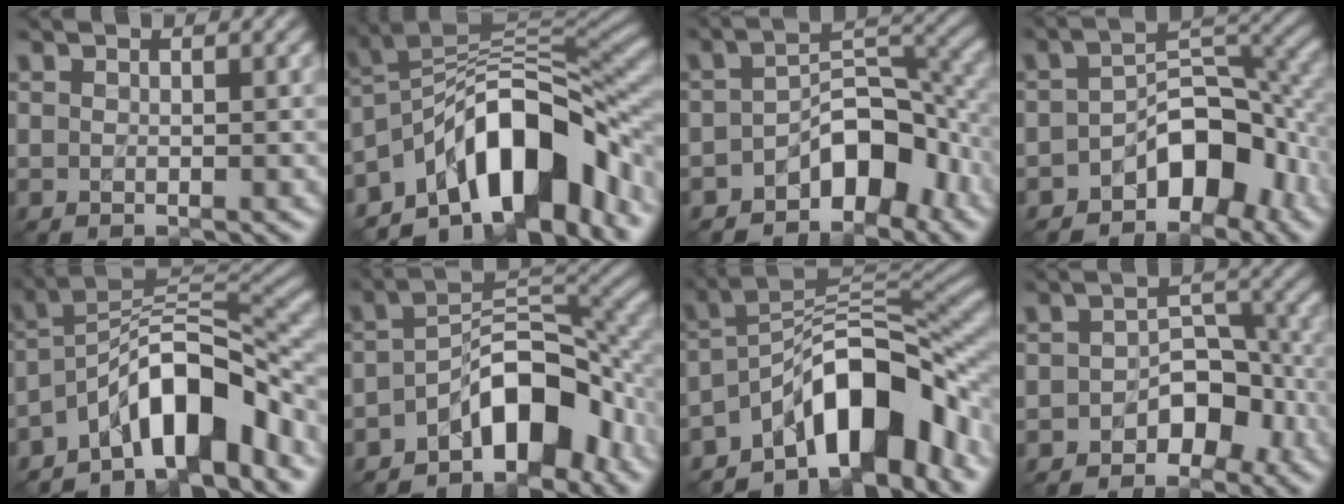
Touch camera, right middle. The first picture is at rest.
{"total": 12.3, "force": [-6.3, 5.8, 8.9], "torque": [-0.112, 0.016, -0.122]}
{"total": 6.8, "force": [-3.9, 3.7, 4.2], "torque": [-0.042, 0.005, -0.073]}
{"total": 7.6, "force": [-4.1, 4.2, 4.8], "torque": [-0.048, 0.005, -0.073]}
{"total": 9.1, "force": [-5.2, 3.2, 6.7], "torque": [-0.085, 0.017, -0.102]}
{"total": 8.6, "force": [-4.6, 4.1, 6.0], "torque": [-0.067, 0.013, -0.086]}
{"total": 11.0, "force": [-6.1, 4.6, 7.9], "torque": [-0.097, 0.018, -0.117]}
{"total": 4.4, "force": [-2.2, 2.9, 2.5], "torque": [-0.018, 0.006, -0.036]}